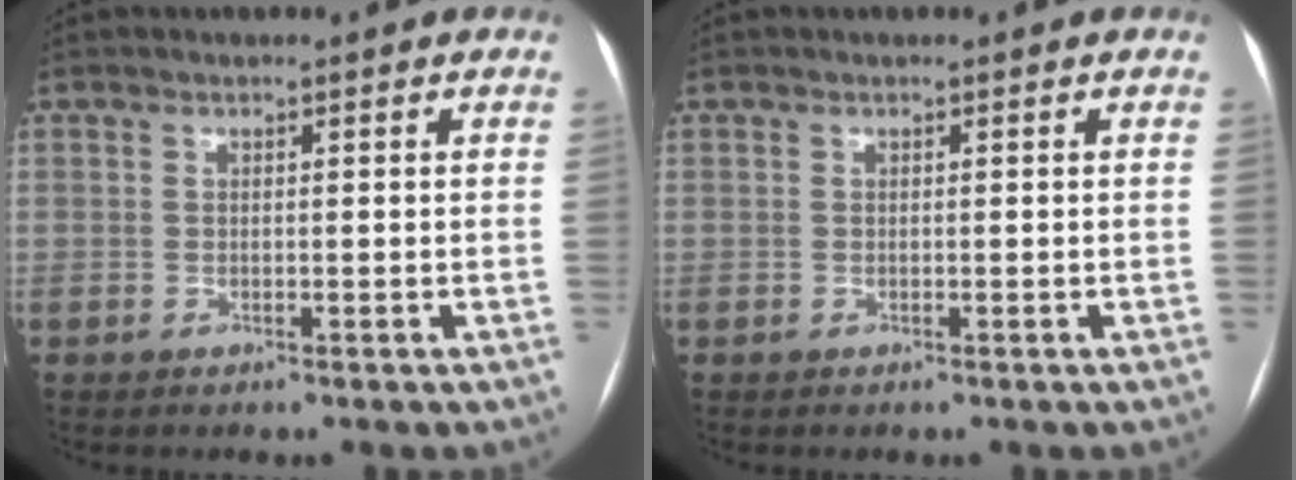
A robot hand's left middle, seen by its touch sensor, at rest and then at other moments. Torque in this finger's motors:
{"motor_torque": [-0.04, -0.06, 0.00, 0.00]}